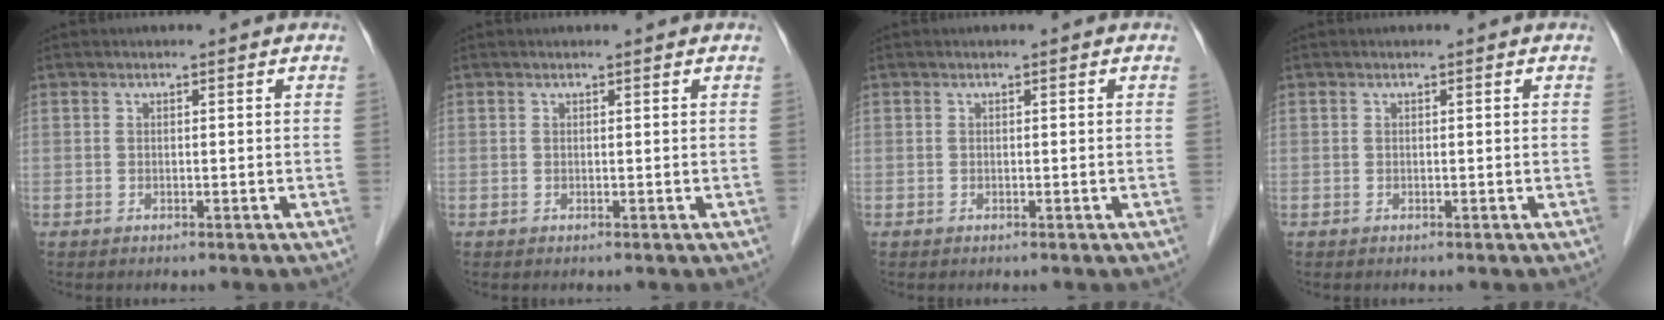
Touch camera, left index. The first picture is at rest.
{"total": 0.0}
{"total": 0.0}
{"total": 0.0}